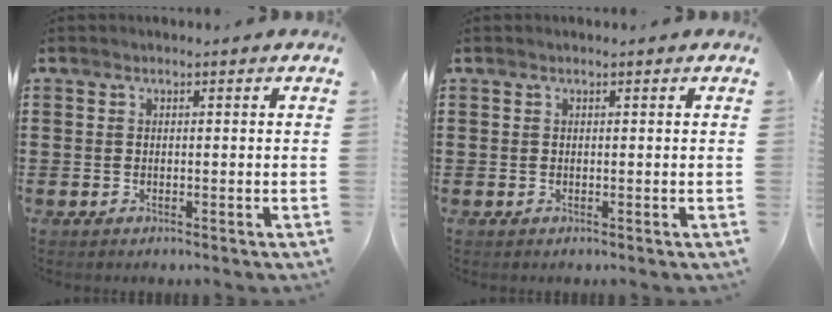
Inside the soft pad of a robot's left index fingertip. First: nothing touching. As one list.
[{"total": 0.0}]